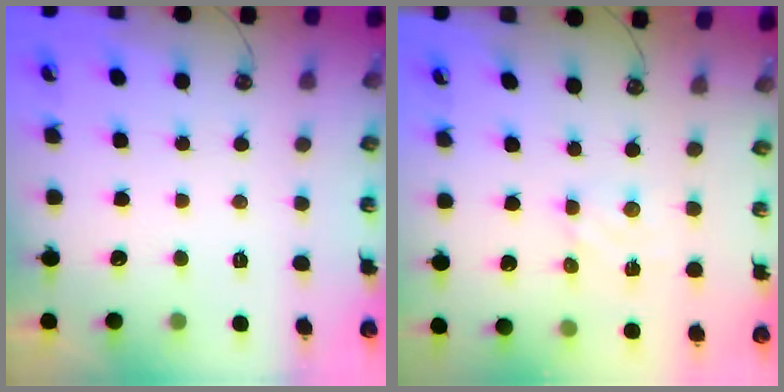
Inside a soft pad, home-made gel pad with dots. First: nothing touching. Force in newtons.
{"total": 2.7, "press": 2.6, "slide": 0.4}